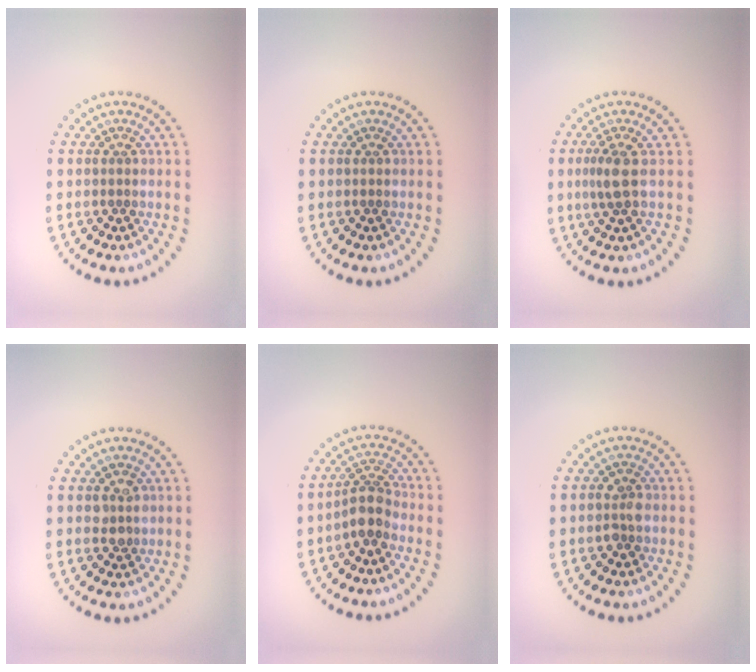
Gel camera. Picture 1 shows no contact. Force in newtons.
{"total": 0.0}
{"total": 2.1, "press": 1.8, "slide": 1.2}
{"total": 1.8, "press": 1.8, "slide": 0.3}
{"total": 2.8, "press": 2.3, "slide": 1.7}
{"total": 1.4, "press": 1.4, "slide": 0.4}